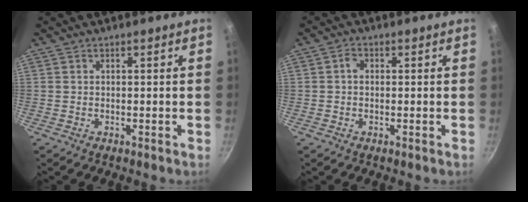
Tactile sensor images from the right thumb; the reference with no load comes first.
{"total": 1.8, "force": [0.1, 1.4, 1.1], "torque": [-0.019, 0.007, -0.002]}